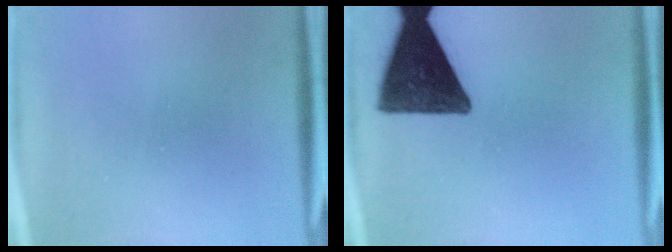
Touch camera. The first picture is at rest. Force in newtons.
{"total": 14.8}